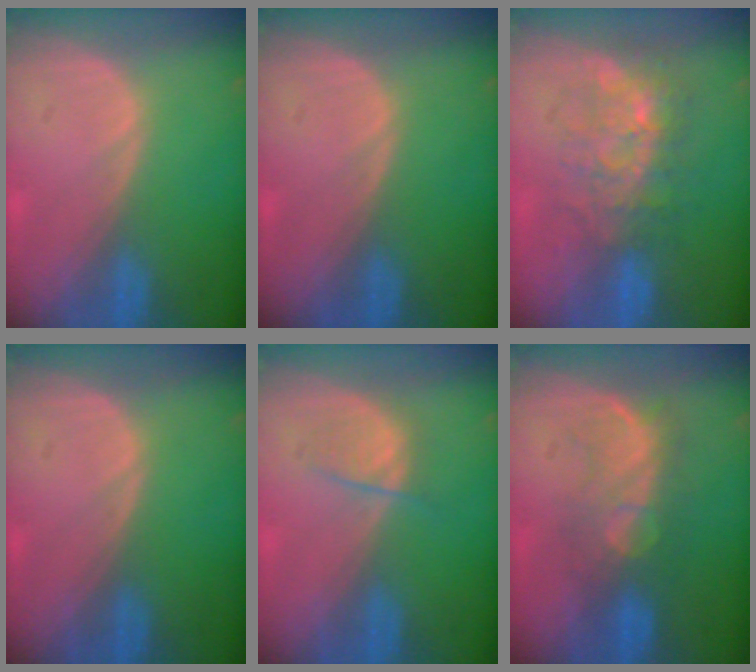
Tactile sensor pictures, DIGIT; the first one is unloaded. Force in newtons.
{"total": 0.0}
{"total": 8.4, "press": 7.5, "slide": 4.0}
{"total": 0.0}
{"total": 2.6, "press": 2.5, "slide": 0.5}
{"total": 7.7, "press": 7.4, "slide": 2.0}